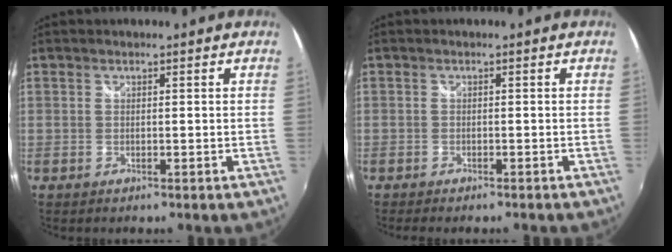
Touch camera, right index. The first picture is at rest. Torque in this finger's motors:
{"motor_torque": [-0.74, -0.69, -0.26, -0.09]}